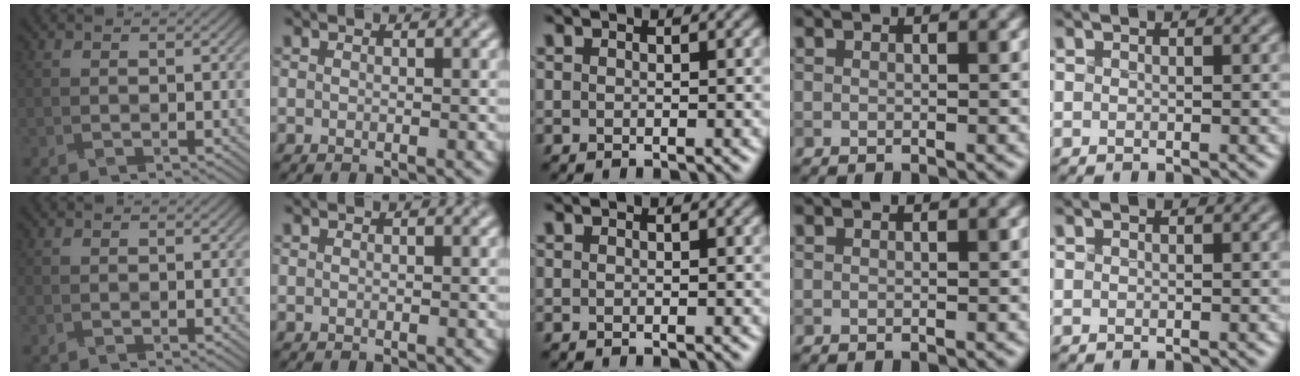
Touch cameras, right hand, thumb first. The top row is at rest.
{}